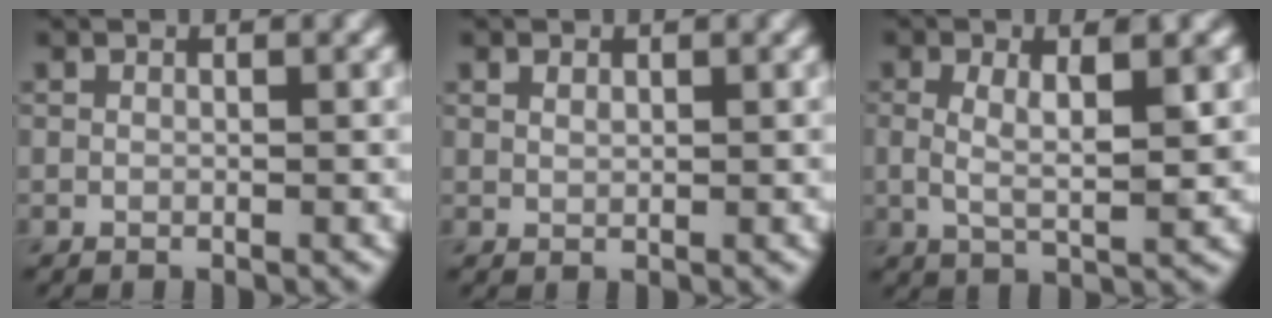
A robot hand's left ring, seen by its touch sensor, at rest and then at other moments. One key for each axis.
{"total": 0.8, "fx": 0.5, "fy": 0.4, "fz": 0.4, "tx": -0.011, "ty": 0.000, "tz": 0.011}
{"total": 4.0, "fx": 0.7, "fy": 1.0, "fz": 3.8, "tx": -0.068, "ty": -0.002, "tz": 0.012}